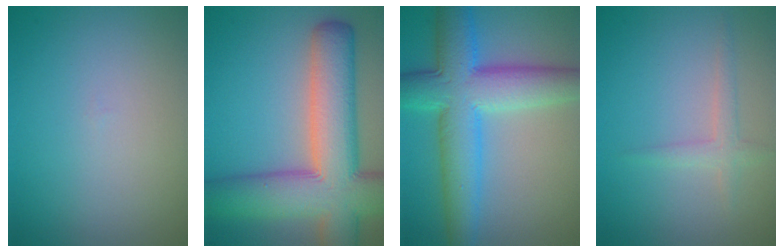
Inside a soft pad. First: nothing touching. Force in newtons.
{"total": 12.1, "press": 12.1, "slide": 0.6}
{"total": 9.1, "press": 9.1, "slide": 0.4}
{"total": 1.5, "press": 1.5, "slide": 0.1}